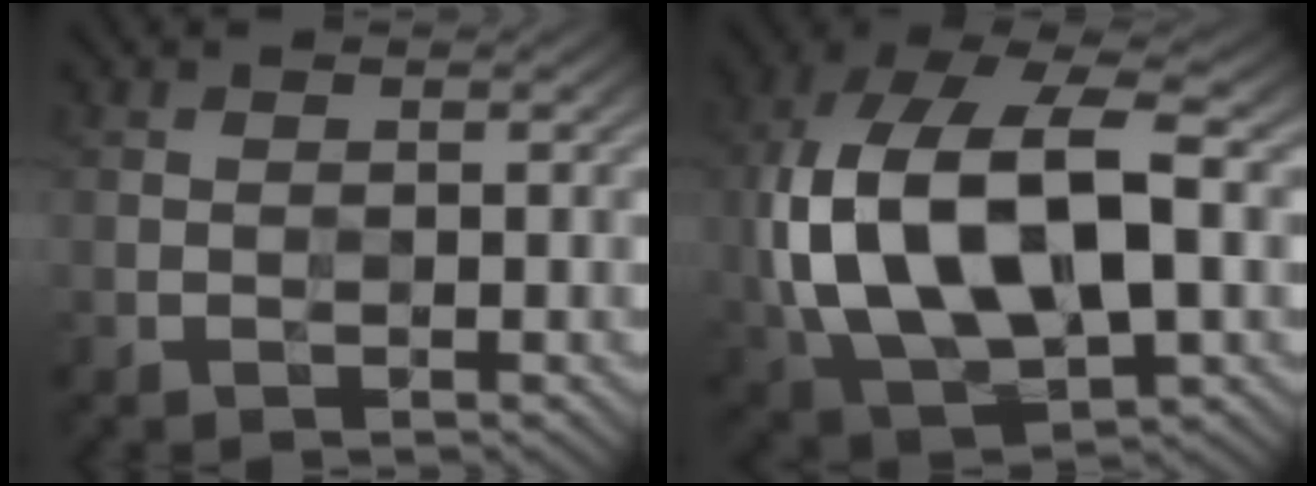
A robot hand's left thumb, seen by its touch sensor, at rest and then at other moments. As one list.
[{"total": 18.9, "force": [0.0, 10.3, 15.9], "torque": [-0.352, -0.001, 0.011]}]